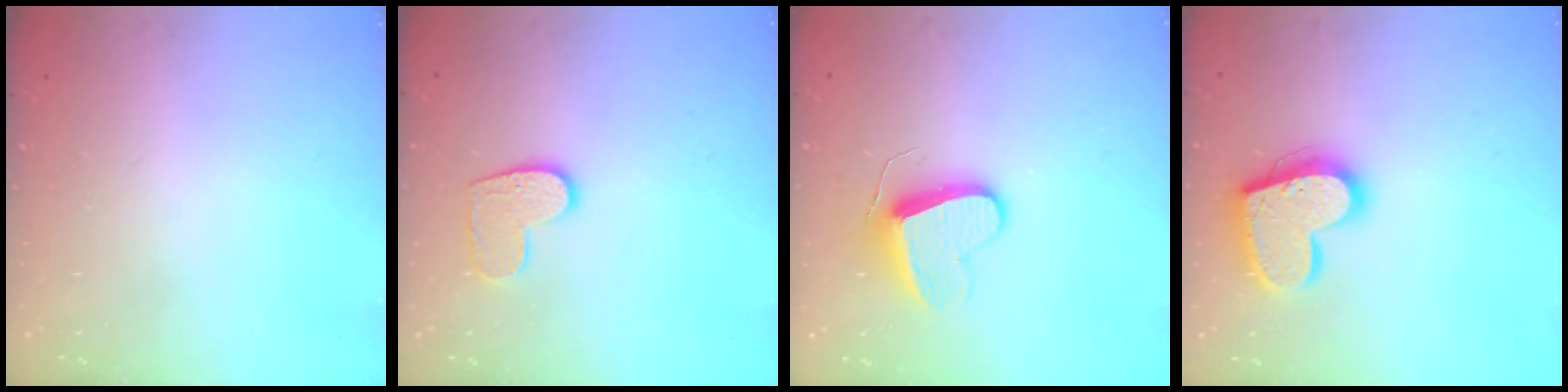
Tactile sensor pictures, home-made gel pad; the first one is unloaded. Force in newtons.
{"total": 8.9, "press": 8.9, "slide": 0.5}
{"total": 10.6, "press": 10.6, "slide": 0.9}
{"total": 18.0, "press": 17.9, "slide": 1.4}